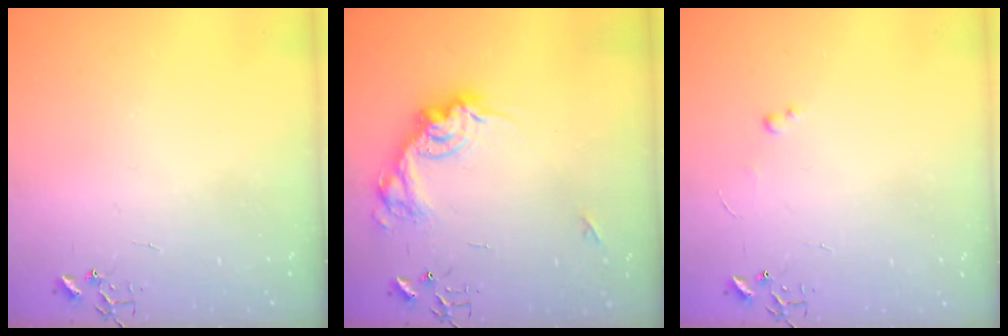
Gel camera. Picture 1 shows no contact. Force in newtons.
{"total": 17.6, "press": 17.6, "slide": 1.0}
{"total": 2.6, "press": 2.6, "slide": 0.4}